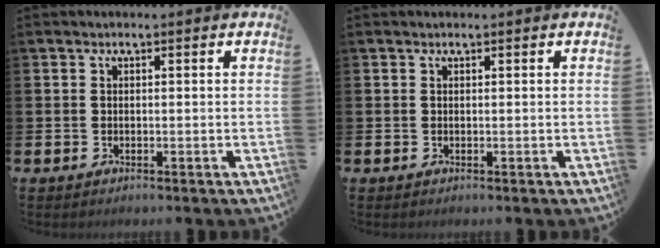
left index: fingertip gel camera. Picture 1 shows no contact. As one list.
[{"total": 0.0}]